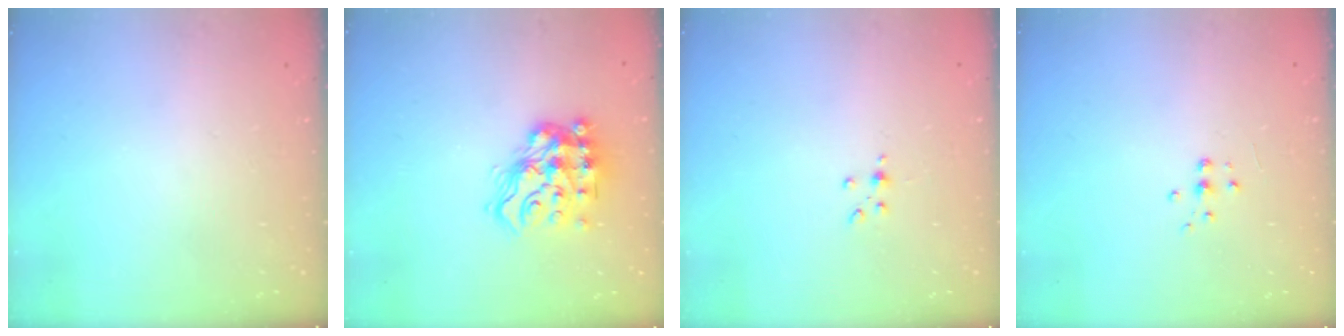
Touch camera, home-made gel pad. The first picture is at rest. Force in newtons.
{"total": 15.6, "press": 15.5, "slide": 1.6}
{"total": 2.0, "press": 1.9, "slide": 0.5}
{"total": 5.3, "press": 5.3, "slide": 0.5}